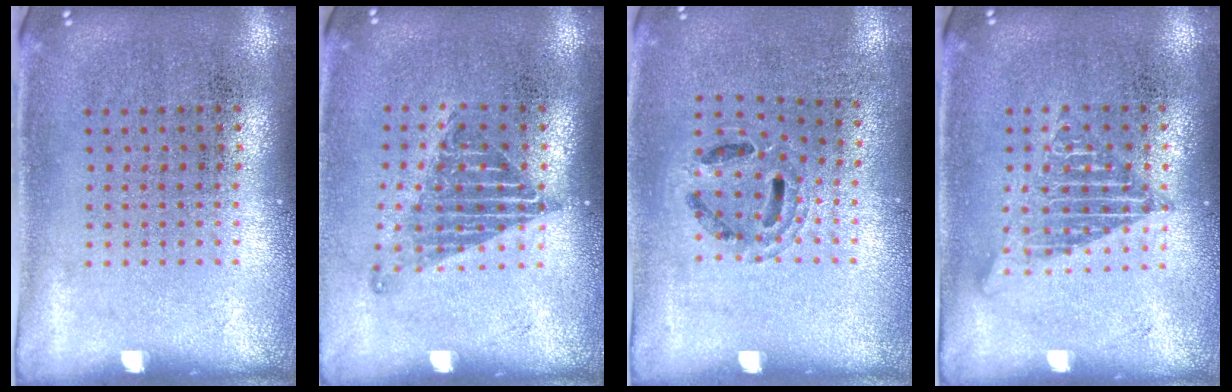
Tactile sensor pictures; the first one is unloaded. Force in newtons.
{"total": 1.3, "press": 1.1, "slide": 0.8}
{"total": 0.9, "press": 0.9, "slide": 0.1}
{"total": 1.3, "press": 1.3, "slide": 0.1}